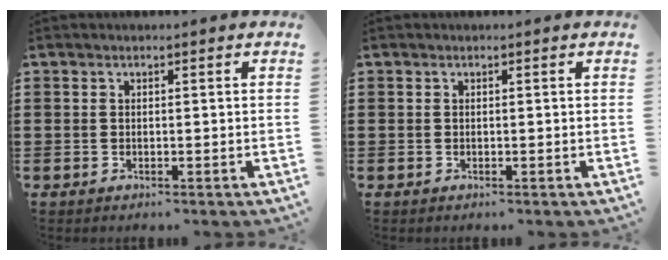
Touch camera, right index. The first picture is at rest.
{"total": 0.0}